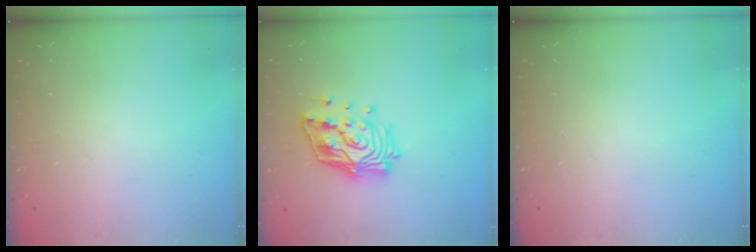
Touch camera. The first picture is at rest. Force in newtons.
{"total": 16.6, "press": 16.4, "slide": 2.7}
{"total": 0.0}